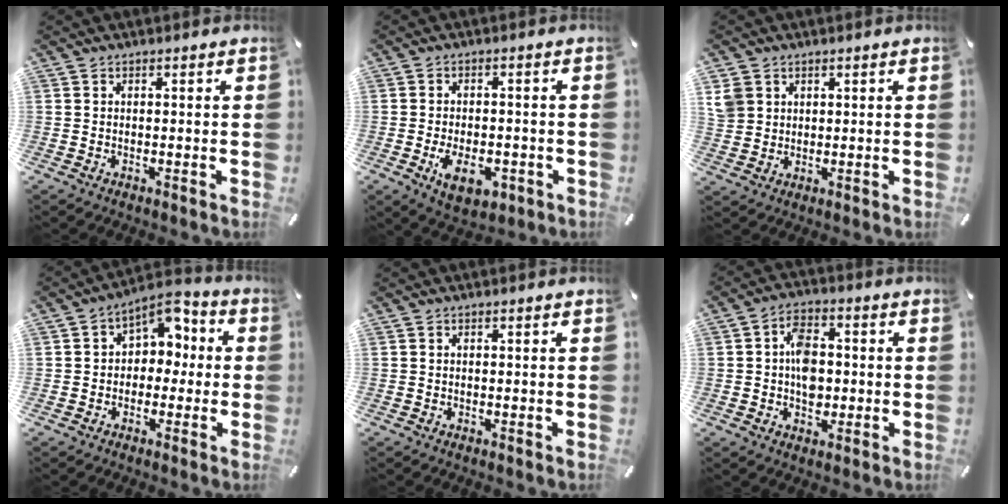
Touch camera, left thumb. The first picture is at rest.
{"total": 7.8, "force": [-2.7, 4.6, 5.7], "torque": [-0.112, 0.002, -0.048]}
{"total": 4.9, "force": [2.0, 4.4, 0.8], "torque": [-0.021, 0.006, 0.040]}
{"total": 6.7, "force": [1.1, 5.8, 3.3], "torque": [-0.040, -0.006, 0.013]}
{"total": 0.0}
{"total": 7.8, "force": [-0.4, 5.6, 5.3], "torque": [-0.080, 0.006, -0.007]}